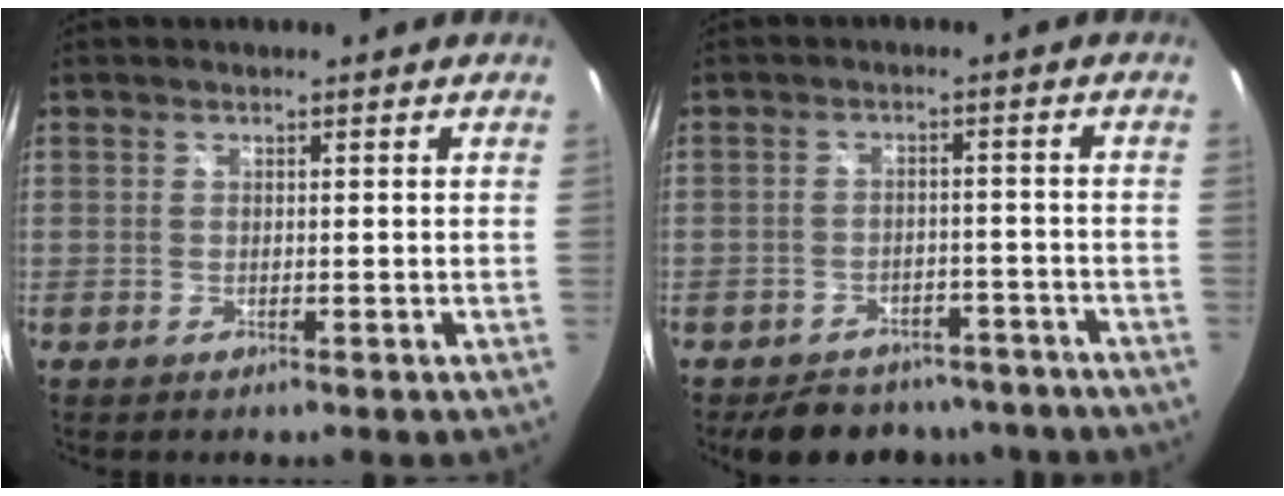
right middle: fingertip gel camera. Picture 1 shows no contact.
{"total": 13.1, "force": [-10.8, 6.4, 4.1], "torque": [-0.094, 0.016, -0.129]}